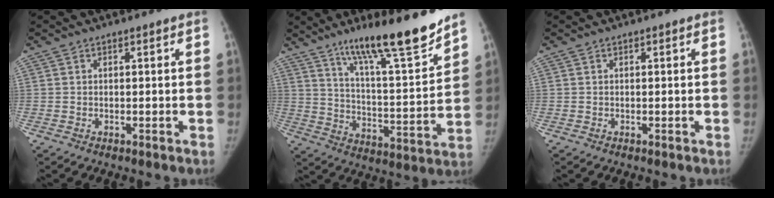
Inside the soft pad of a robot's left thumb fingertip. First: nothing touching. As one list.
[{"total": 19.3, "force": [14.2, 2.7, 12.7], "torque": [-0.174, -0.088, 0.236]}, {"total": 0.0}]